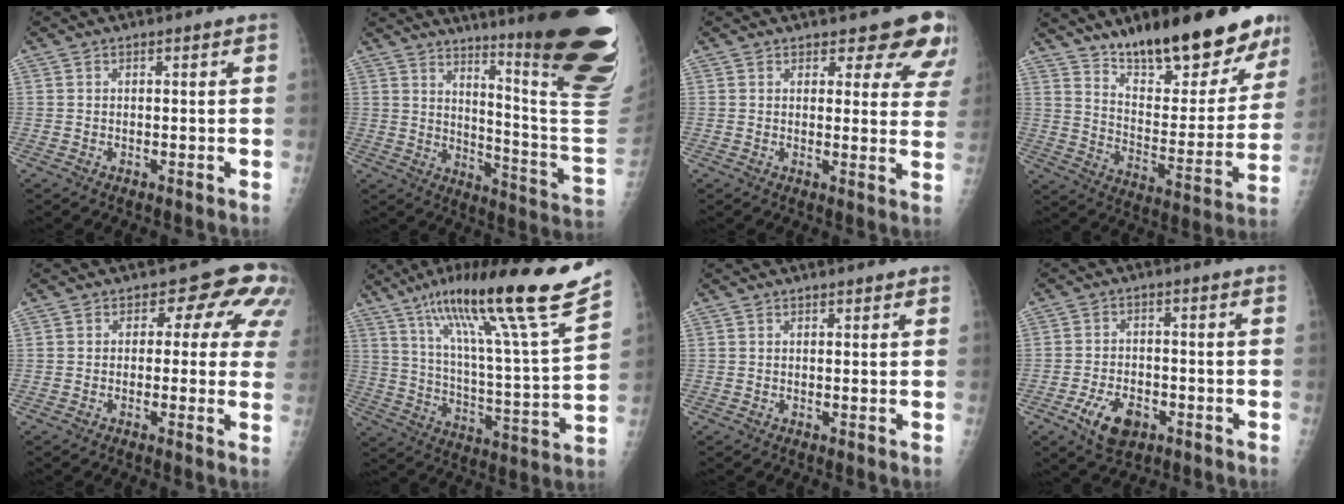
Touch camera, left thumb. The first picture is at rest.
{"total": 27.8, "force": [16.7, 3.0, 22.0], "torque": [-0.231, -0.112, 0.231]}
{"total": 10.1, "force": [8.5, 4.0, 3.8], "torque": [0.005, -0.047, 0.075]}
{"total": 23.7, "force": [17.1, 7.5, 14.7], "torque": [-0.171, -0.098, 0.268]}
{"total": 8.7, "force": [2.9, 5.3, 6.2], "torque": [-0.021, 0.000, 0.017]}
{"total": 25.4, "force": [17.7, 0.8, 18.2], "torque": [-0.273, -0.075, 0.288]}
{"total": 1.0, "force": [0.8, 0.3, 0.6], "torque": [-0.006, -0.002, 0.010]}
{"total": 7.6, "force": [-3.7, 4.5, 4.8], "torque": [-0.078, 0.015, -0.060]}